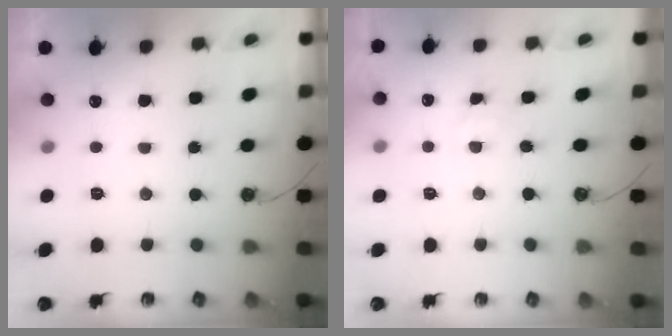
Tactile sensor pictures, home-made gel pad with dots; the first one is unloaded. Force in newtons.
{"total": 3.5, "press": 3.5, "slide": 0.4}